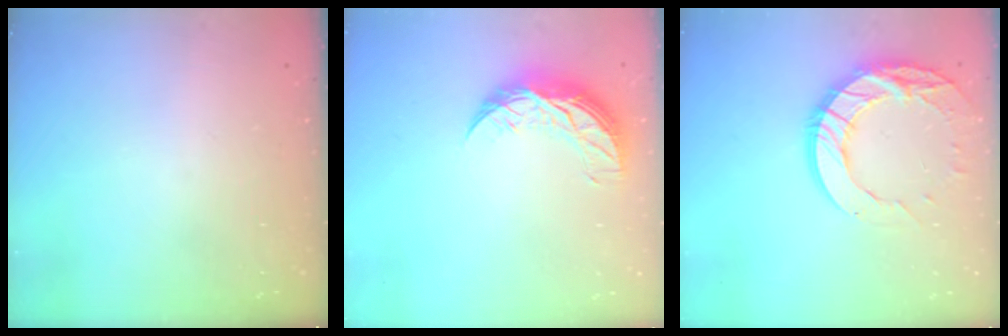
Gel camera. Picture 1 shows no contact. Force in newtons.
{"total": 9.9, "press": 9.9, "slide": 0.5}
{"total": 14.4, "press": 14.4, "slide": 0.7}